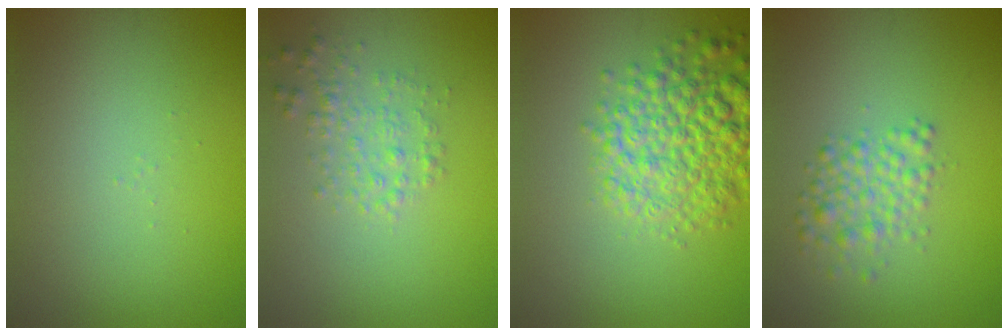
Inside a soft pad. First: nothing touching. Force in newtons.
{"total": 2.1, "press": 2.1, "slide": 0.1}
{"total": 6.9, "press": 6.9, "slide": 0.4}
{"total": 2.9, "press": 2.9, "slide": 0.1}